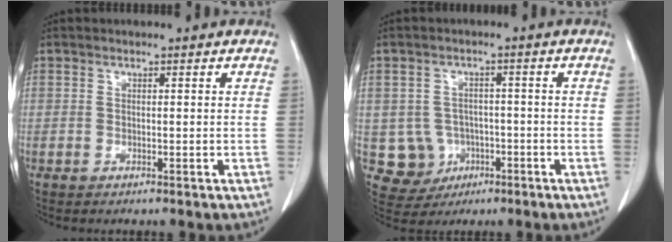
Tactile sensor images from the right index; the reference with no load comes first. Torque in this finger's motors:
{"motor_torque": [-0.27, 0.13, -1.05, -0.21]}